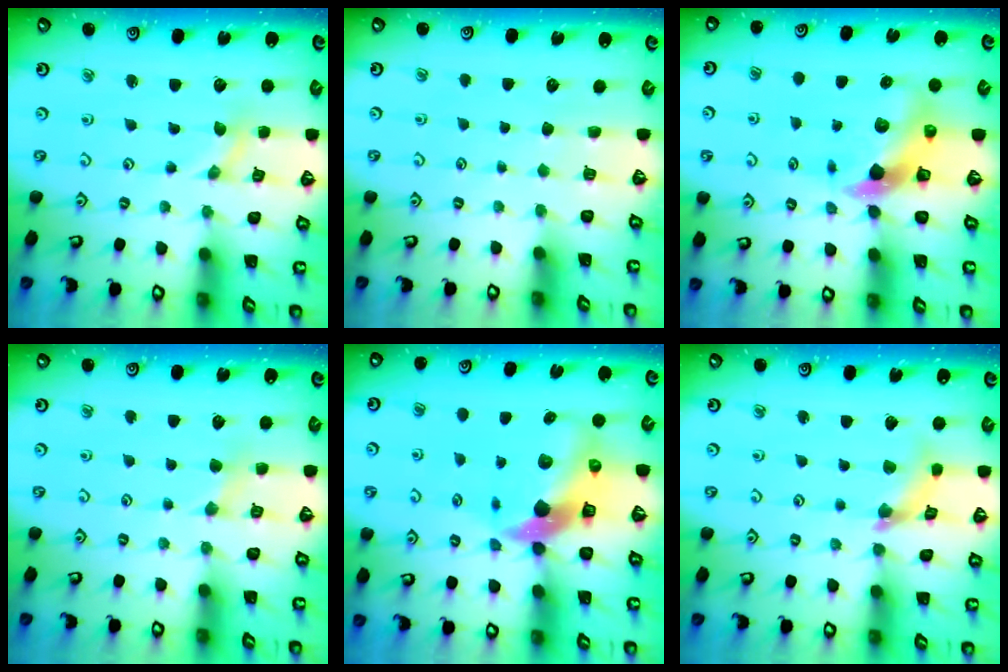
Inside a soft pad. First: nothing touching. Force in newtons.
{"total": 0.0}
{"total": 7.6, "press": 7.5, "slide": 1.2}
{"total": 2.4, "press": 2.4, "slide": 0.3}
{"total": 10.7, "press": 10.6, "slide": 1.7}
{"total": 5.3, "press": 5.3, "slide": 0.6}